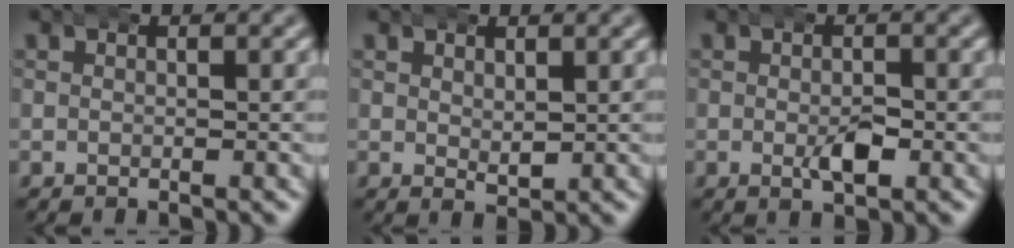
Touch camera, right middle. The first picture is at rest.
{"total": 1.3, "force": [0.7, 0.5, 1.0], "torque": [-0.021, -0.011, 0.020]}
{"total": 2.5, "force": [-0.6, 1.2, 2.1], "torque": [-0.039, -0.010, -0.007]}